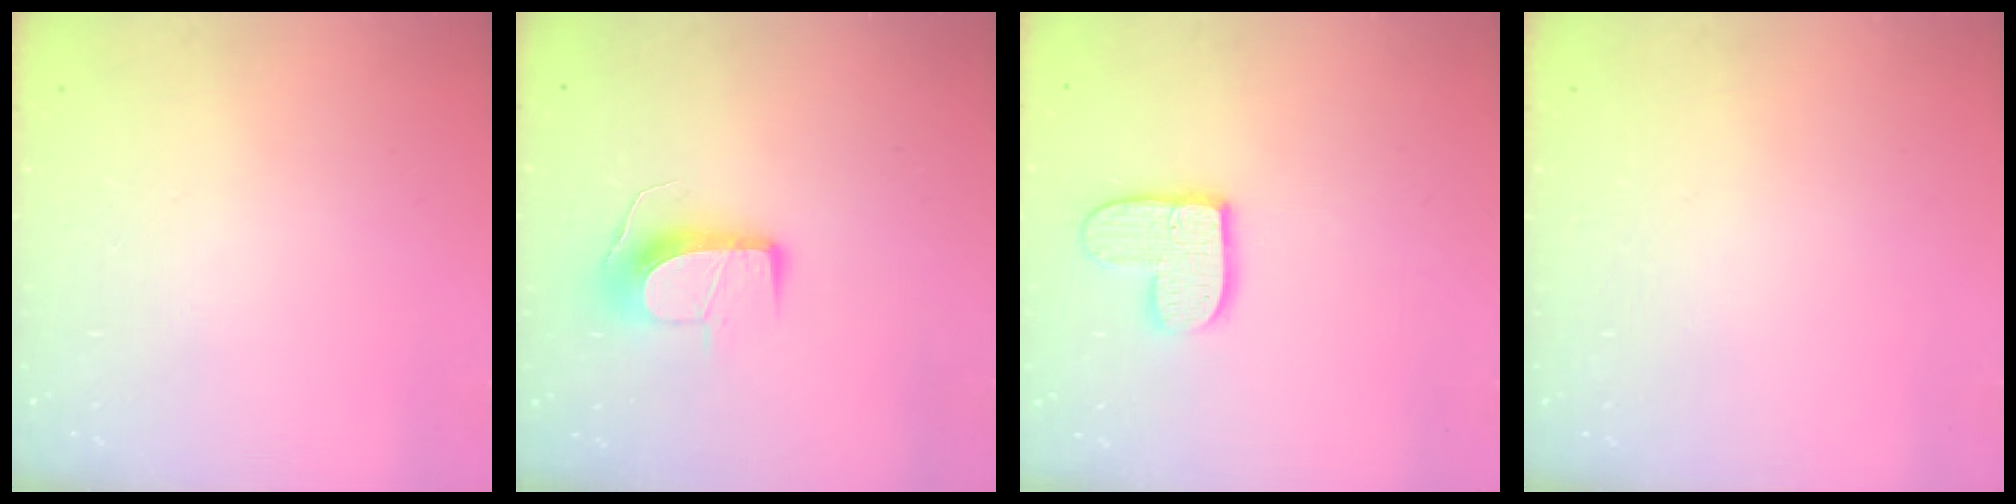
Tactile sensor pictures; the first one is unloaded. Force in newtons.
{"total": 10.2, "press": 10.2, "slide": 0.0}
{"total": 11.0, "press": 10.9, "slide": 0.9}
{"total": 0.0}